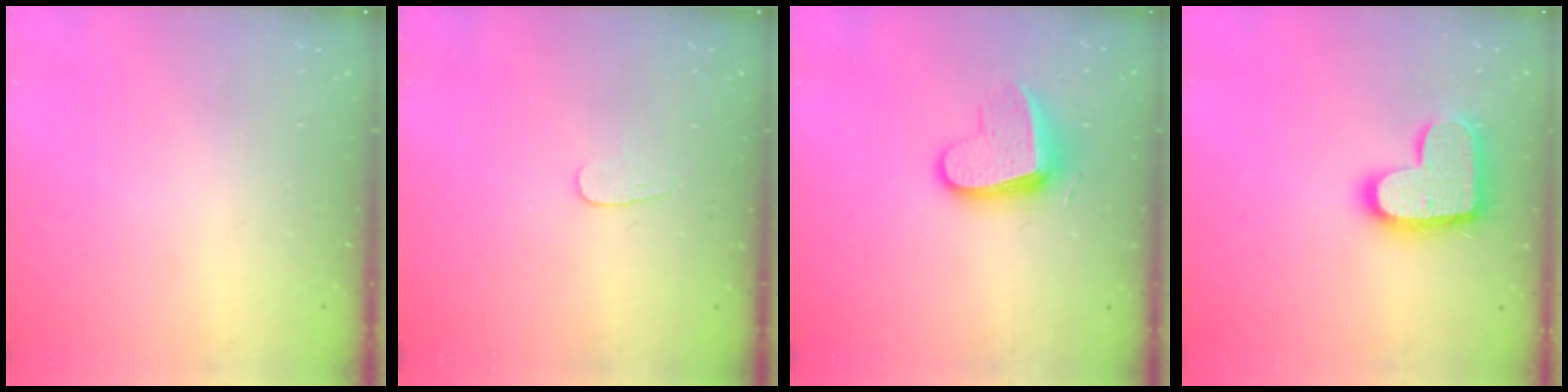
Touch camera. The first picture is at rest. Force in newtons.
{"total": 3.7, "press": 3.7, "slide": 0.4}
{"total": 11.6, "press": 11.6, "slide": 0.5}
{"total": 16.6, "press": 16.5, "slide": 0.9}